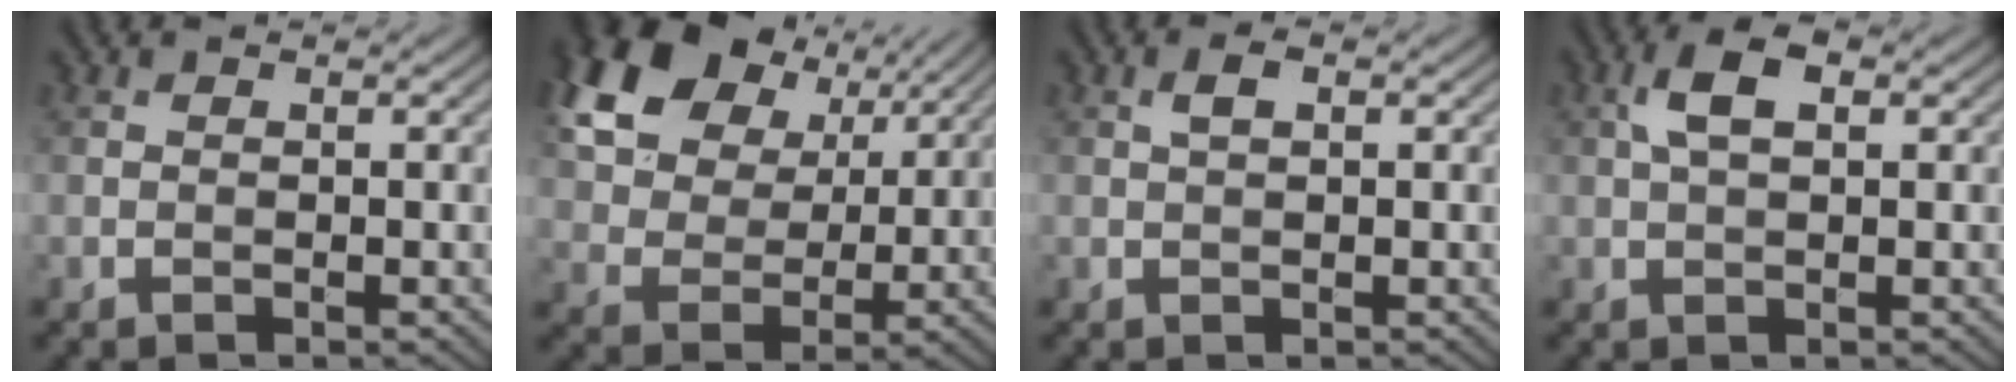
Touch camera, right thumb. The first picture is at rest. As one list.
[{"total": 18.3, "force": [9.1, 12.3, 10.0], "torque": [-0.267, 0.053, 0.195]}, {"total": 1.6, "force": [0.6, 0.7, 1.3], "torque": [-0.028, 0.004, 0.009]}, {"total": 3.9, "force": [1.1, 1.8, 3.3], "torque": [-0.072, 0.011, 0.019]}]